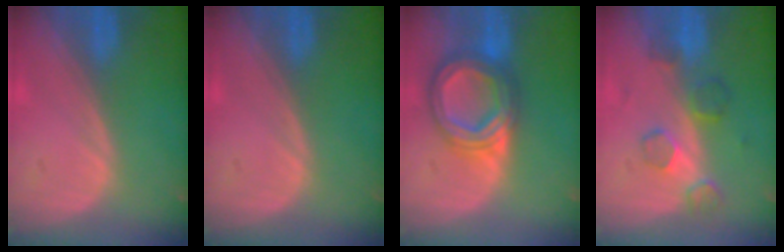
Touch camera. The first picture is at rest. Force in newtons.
{"total": 0.0}
{"total": 8.5, "press": 8.5, "slide": 0.6}
{"total": 5.2, "press": 4.9, "slide": 1.5}